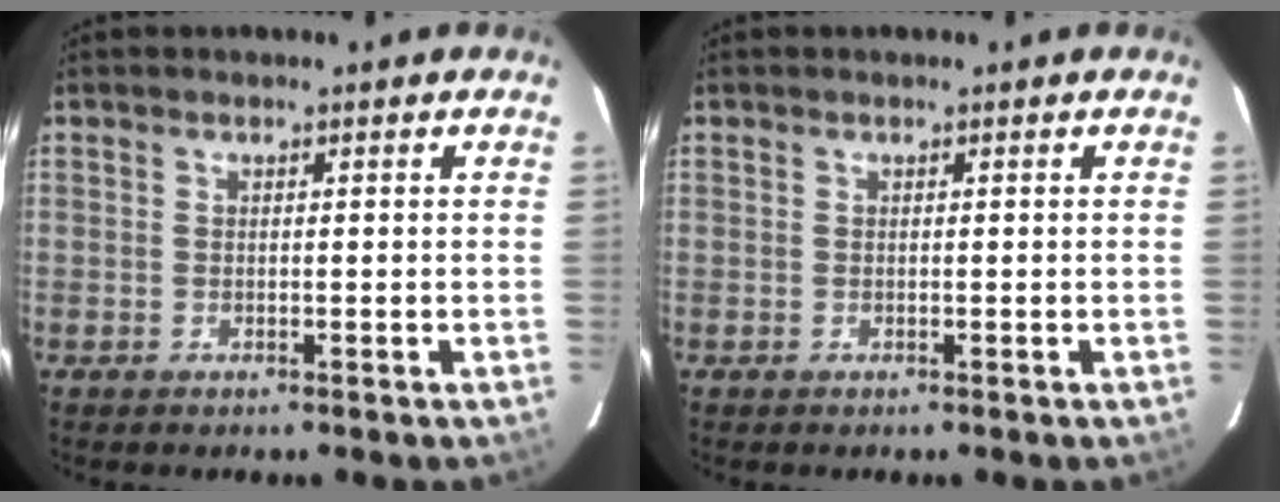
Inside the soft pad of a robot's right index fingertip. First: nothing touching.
{"total": 0.0}